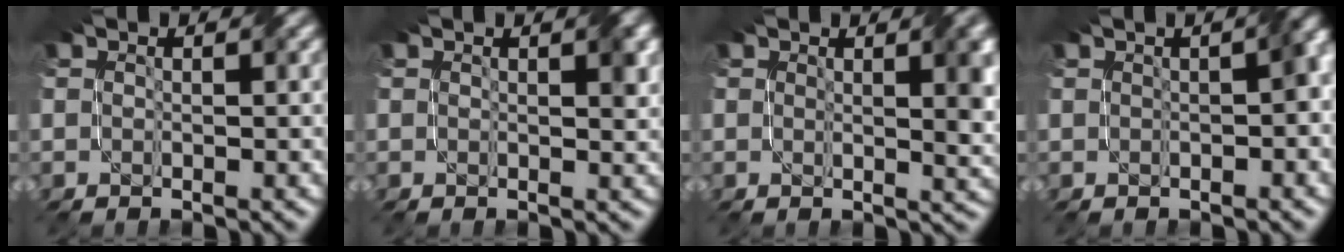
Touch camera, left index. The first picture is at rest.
{"total": 1.5, "force": [0.7, 0.4, 1.3], "torque": [-0.012, 0.000, 0.012]}
{"total": 3.9, "force": [1.2, 1.1, 3.6], "torque": [-0.041, 0.001, 0.019]}
{"total": 3.1, "force": [0.2, 0.9, 2.9], "torque": [-0.030, 0.015, 0.008]}